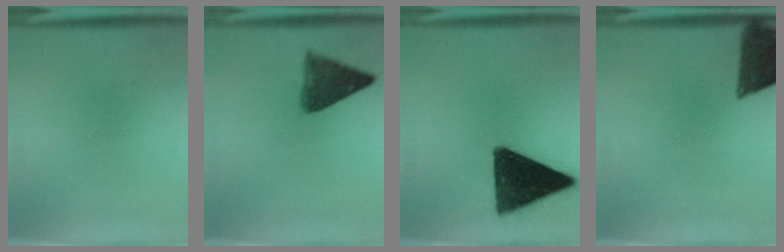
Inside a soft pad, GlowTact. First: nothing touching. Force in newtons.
{"total": 6.4}
{"total": 15.6}
{"total": 11.6}